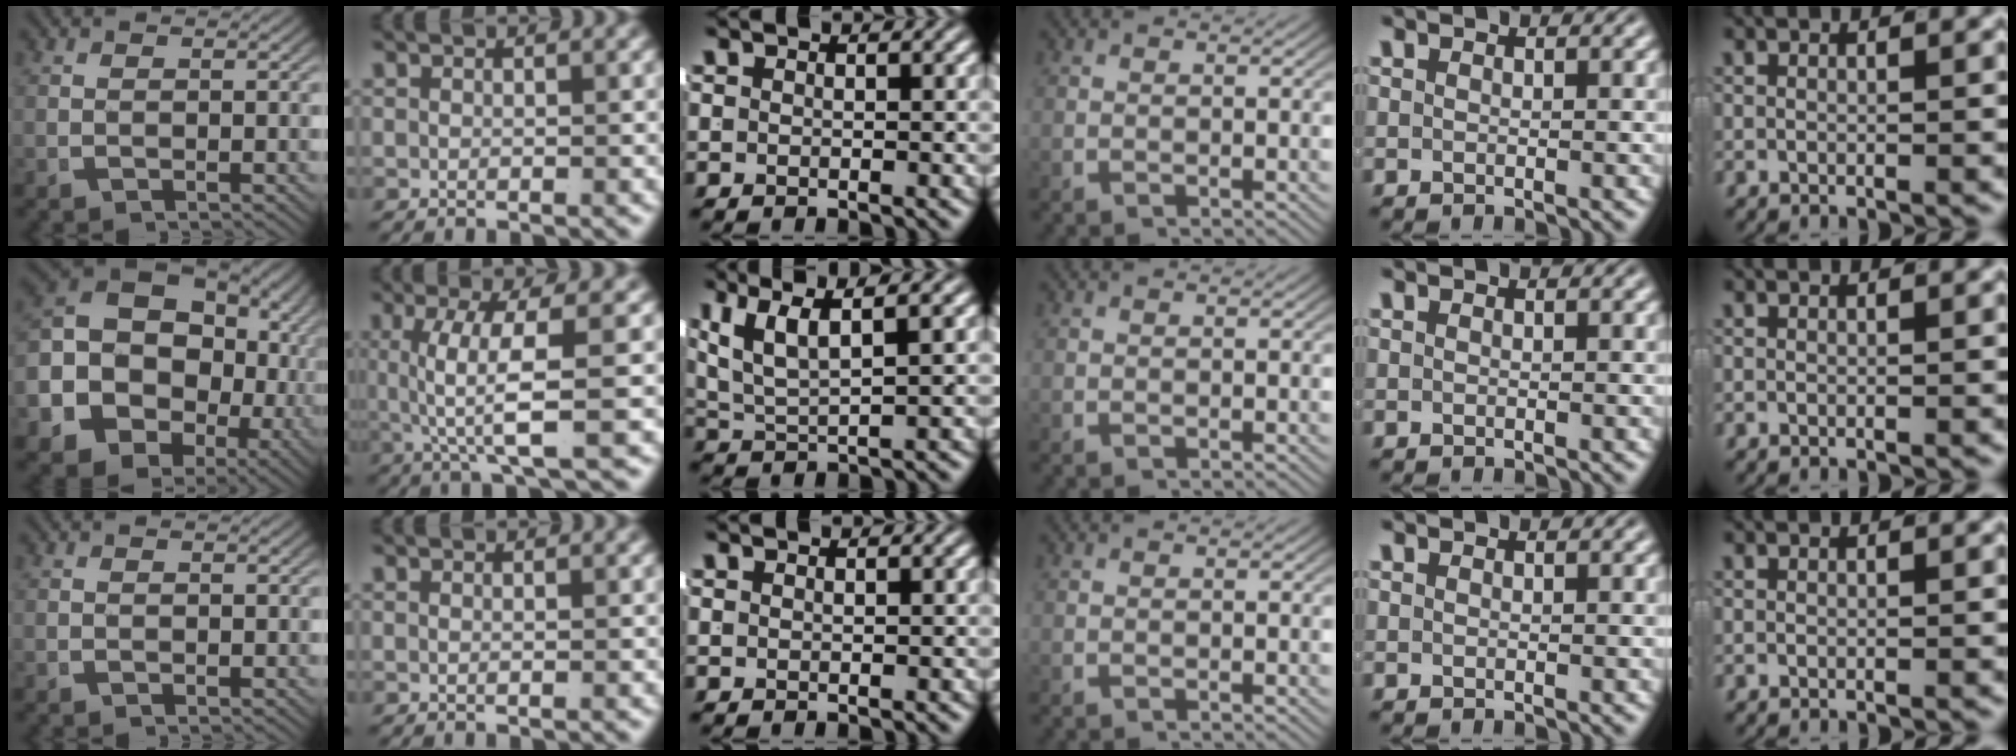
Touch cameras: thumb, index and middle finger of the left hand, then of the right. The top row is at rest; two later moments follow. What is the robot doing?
{"motion": "lift_and_place", "object": "shorts"}